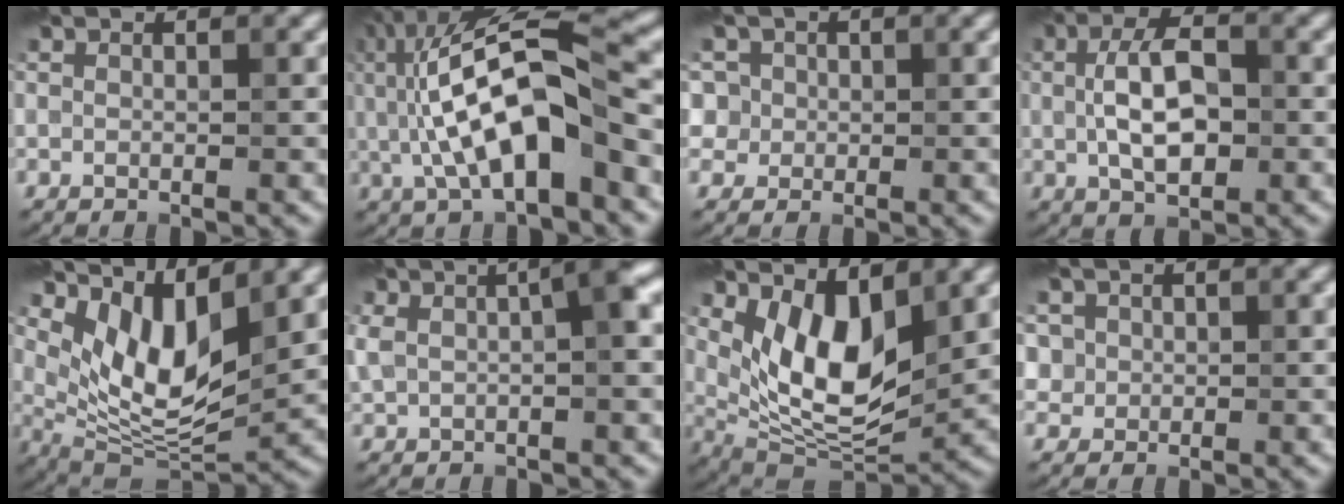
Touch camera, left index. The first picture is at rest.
{"total": 11.0, "force": [-0.4, 3.9, 10.3], "torque": [-0.178, 0.017, -0.015]}
{"total": 4.4, "force": [1.5, 4.0, 1.2], "torque": [-0.011, 0.025, 0.009]}
{"total": 5.7, "force": [0.0, 2.9, 4.9], "torque": [-0.092, 0.005, -0.002]}
{"total": 8.2, "force": [3.5, 3.8, 6.4], "torque": [-0.125, -0.019, 0.067]}
{"total": 4.6, "force": [1.1, 1.1, 4.3], "torque": [-0.078, 0.018, 0.014]}
{"total": 8.6, "force": [2.4, 4.3, 7.1], "torque": [-0.132, -0.018, 0.045]}
{"total": 2.4, "force": [0.9, 2.2, 0.3], "torque": [-0.002, 0.003, 0.022]}